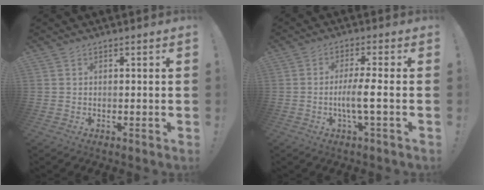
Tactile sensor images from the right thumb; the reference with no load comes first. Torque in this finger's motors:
{"motor_torque": [0.16, 0.24, 0.24, -0.32, -0.02]}